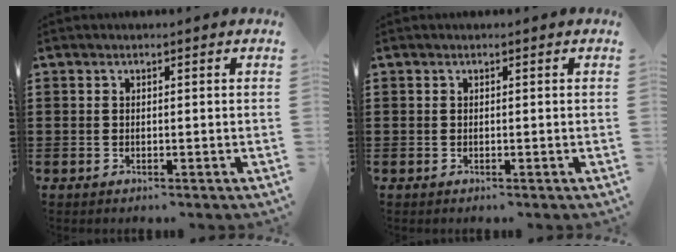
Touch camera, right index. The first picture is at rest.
{"total": 0.0}